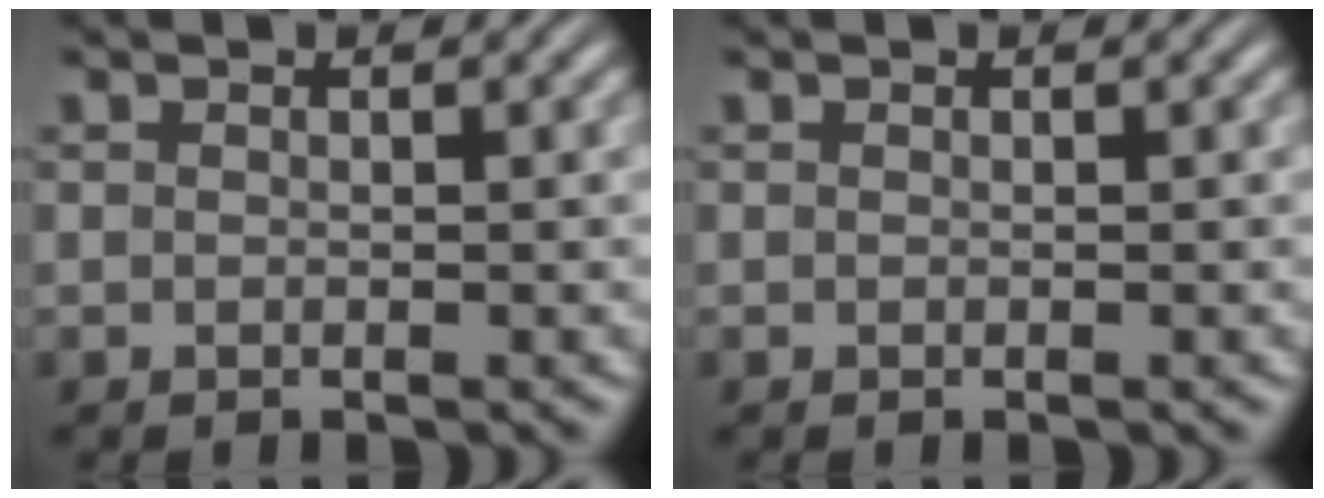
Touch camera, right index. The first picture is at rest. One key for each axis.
{"total": 0.0}